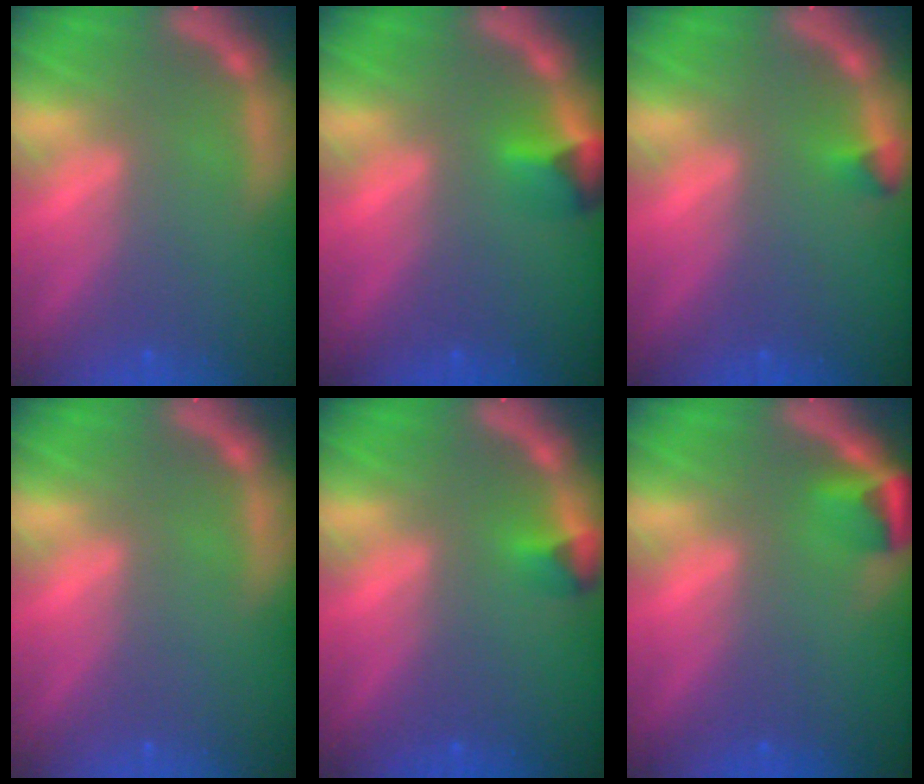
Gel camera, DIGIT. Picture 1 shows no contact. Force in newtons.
{"total": 2.4}
{"total": 0.9}
{"total": 0.0}
{"total": 1.4}
{"total": 2.4}